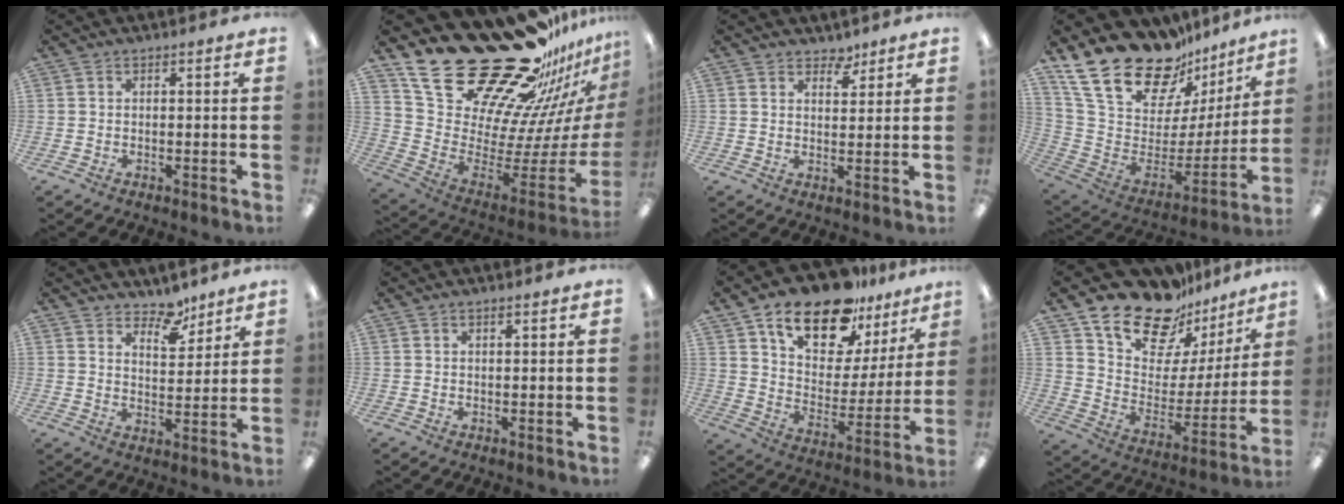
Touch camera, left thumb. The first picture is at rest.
{"total": 33.4, "force": [25.6, 14.4, 15.9], "torque": [-0.196, -0.222, 0.494]}
{"total": 4.0, "force": [3.4, 2.0, 0.6], "torque": [0.005, -0.022, 0.059]}
{"total": 25.1, "force": [18.6, 12.1, 11.8], "torque": [-0.202, -0.132, 0.347]}
{"total": 7.3, "force": [6.3, 3.2, 1.9], "torque": [-0.016, -0.044, 0.112]}
{"total": 0.6, "force": [0.5, 0.2, 0.2], "torque": [-0.005, 0.001, 0.010]}
{"total": 18.4, "force": [13.6, 8.6, 9.0], "torque": [-0.160, -0.083, 0.240]}
{"total": 18.8, "force": [15.7, 8.7, 5.6], "torque": [-0.108, -0.123, 0.278]}